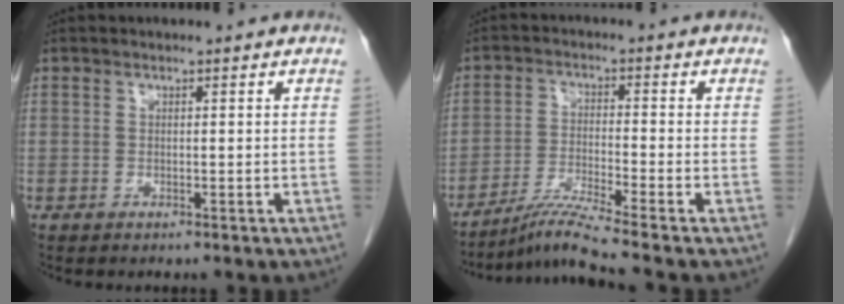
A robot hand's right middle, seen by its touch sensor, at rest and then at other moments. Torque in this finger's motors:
{"motor_torque": [-0.63, -0.38, -0.03, 0.00]}